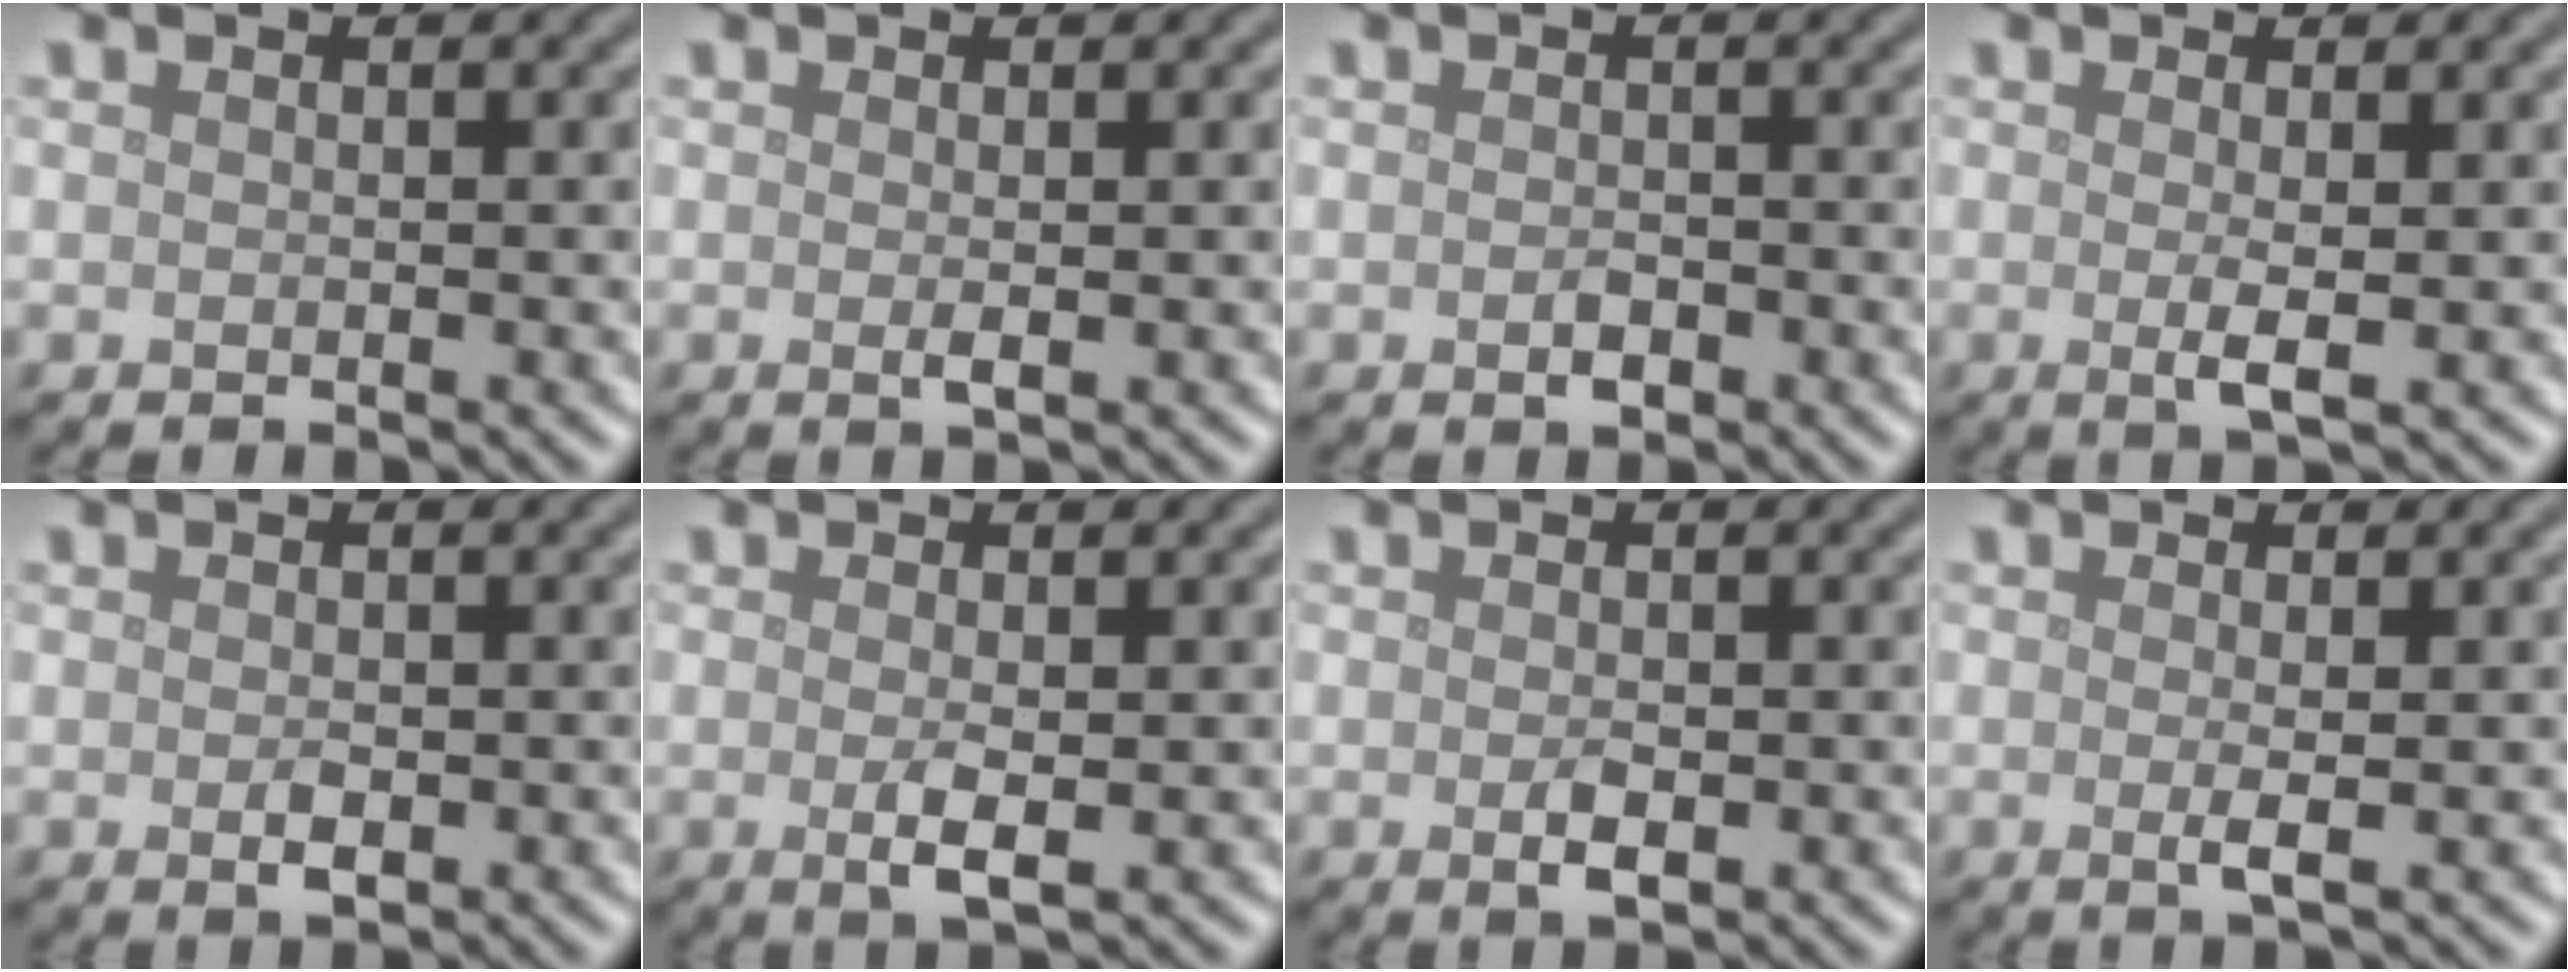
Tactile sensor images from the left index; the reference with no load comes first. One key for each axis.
{"total": 0.8, "fx": 0.0, "fy": 0.1, "fz": 0.8, "tx": -0.016, "ty": -0.002, "tz": -0.001}
{"total": 1.3, "fx": -0.5, "fy": 0.7, "fz": 1.0, "tx": -0.018, "ty": -0.001, "tz": -0.009}
{"total": 2.0, "fx": 0.0, "fy": 0.3, "fz": 2.0, "tx": -0.038, "ty": -0.005, "tz": -0.001}
{"total": 1.4, "fx": -0.3, "fy": 0.8, "fz": 1.2, "tx": -0.023, "ty": -0.003, "tz": -0.003}
{"total": 2.2, "fx": -0.2, "fy": 0.5, "fz": 2.2, "tx": -0.041, "ty": -0.006, "tz": -0.001}
{"total": 1.7, "fx": -0.4, "fy": 0.8, "fz": 1.5, "tx": -0.030, "ty": -0.004, "tz": -0.004}
{"total": 1.8, "fx": 0.0, "fy": 0.3, "fz": 1.8, "tx": -0.033, "ty": -0.004, "tz": -0.004}